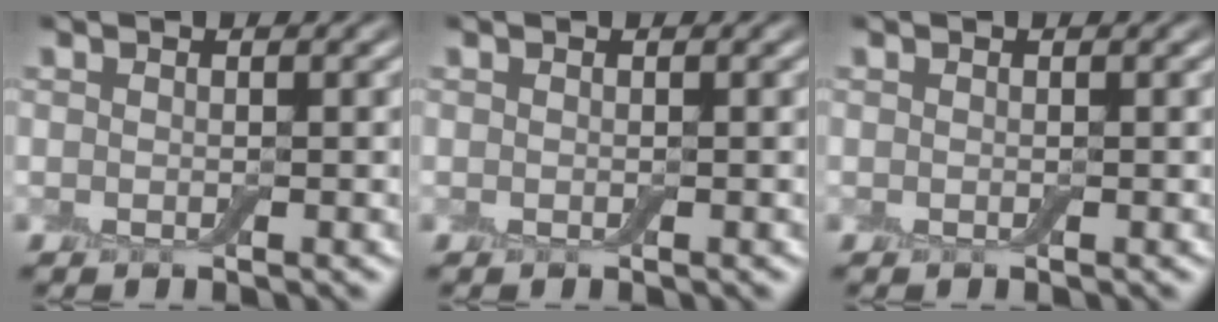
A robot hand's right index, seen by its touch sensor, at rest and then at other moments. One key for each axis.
{"total": 0.0}
{"total": 0.0}